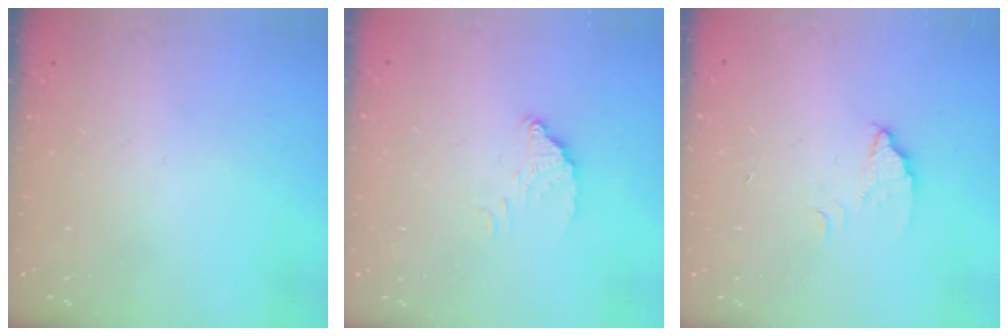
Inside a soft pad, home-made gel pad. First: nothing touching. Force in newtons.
{"total": 3.4, "press": 3.4, "slide": 0.2}
{"total": 2.2, "press": 2.2, "slide": 0.1}